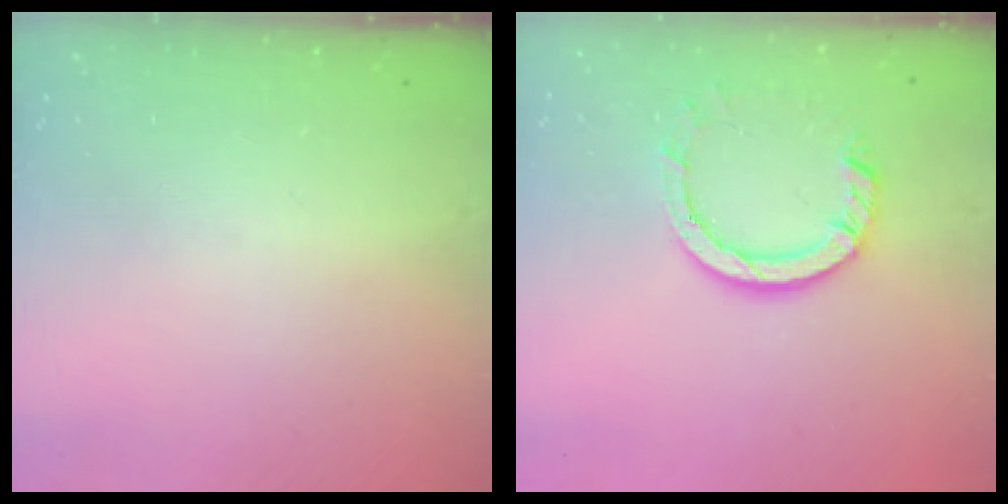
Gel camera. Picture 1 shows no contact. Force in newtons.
{"total": 9.7, "press": 9.7, "slide": 1.1}